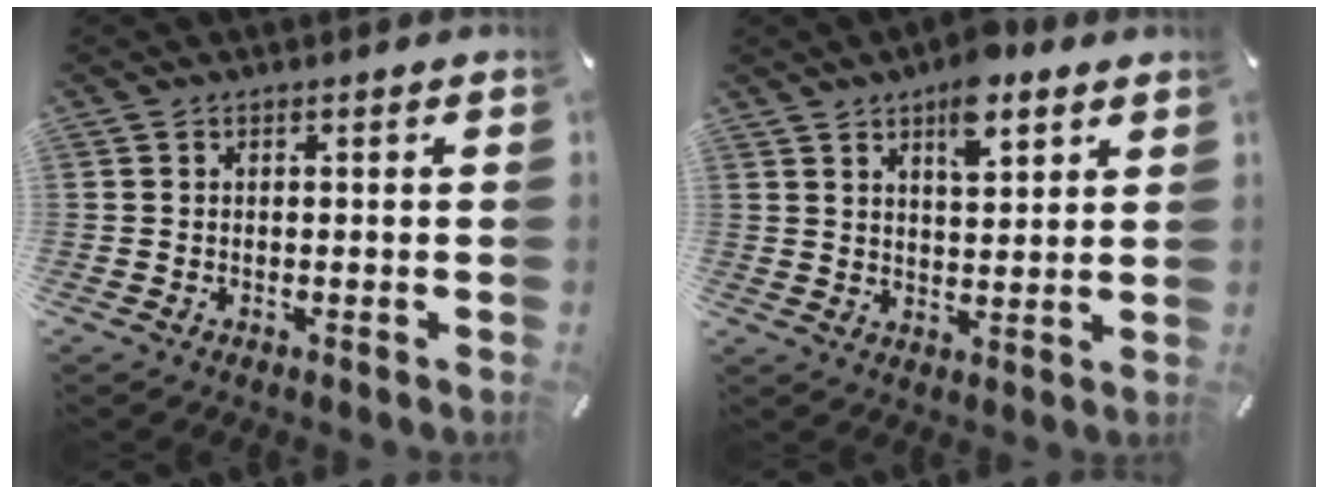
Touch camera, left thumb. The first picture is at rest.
{"total": 8.8, "force": [6.0, 3.6, 5.3], "torque": [-0.069, -0.028, 0.099]}